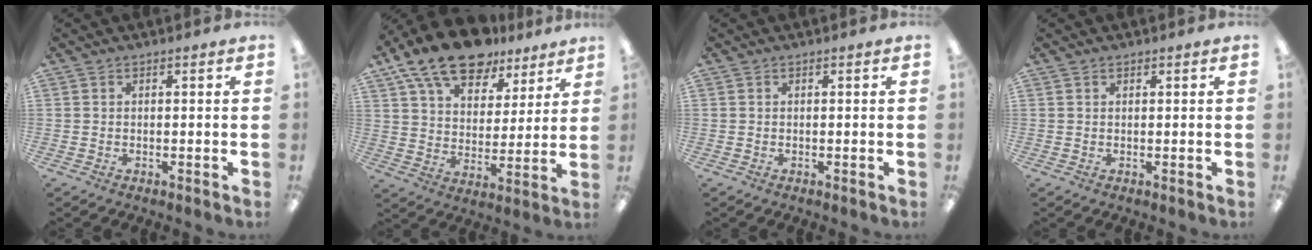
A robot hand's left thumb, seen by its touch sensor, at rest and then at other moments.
{"total": 16.7, "force": [12.4, 8.2, 7.6], "torque": [-0.146, -0.068, 0.224]}
{"total": 0.0}
{"total": 0.5, "force": [0.5, 0.2, 0.1], "torque": [-0.001, 0.002, 0.008]}